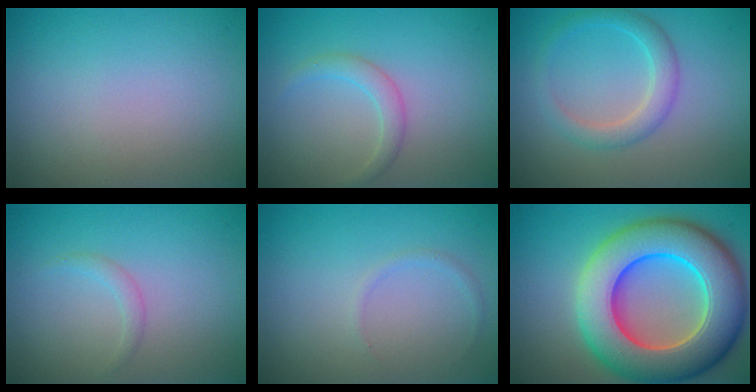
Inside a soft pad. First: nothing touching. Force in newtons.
{"total": 1.7, "press": 1.7, "slide": 0.1}
{"total": 2.7, "press": 2.7, "slide": 0.1}
{"total": 0.9, "press": 0.9, "slide": 0.1}
{"total": 0.6, "press": 0.6, "slide": 0.0}
{"total": 13.3, "press": 13.1, "slide": 2.1}